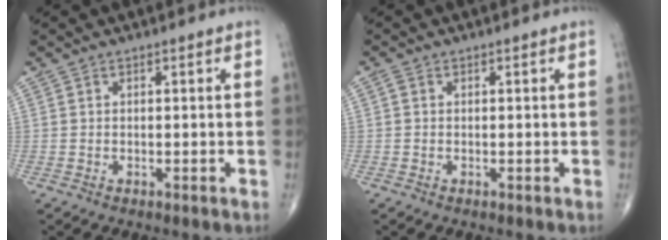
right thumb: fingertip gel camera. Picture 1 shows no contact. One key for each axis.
{"total": 0.7, "fx": 0.1, "fy": 0.6, "fz": 0.4, "tx": -0.009, "ty": -0.001, "tz": -0.001}